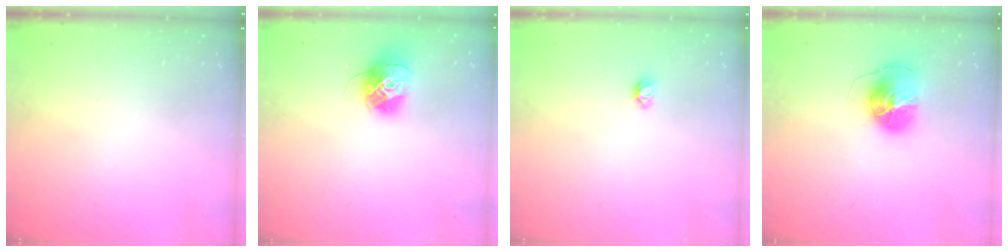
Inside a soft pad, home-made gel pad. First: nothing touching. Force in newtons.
{"total": 13.2, "press": 13.2, "slide": 1.2}
{"total": 3.0, "press": 3.0, "slide": 0.4}
{"total": 8.6, "press": 8.5, "slide": 0.7}